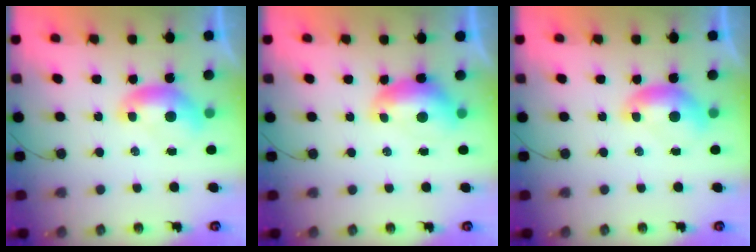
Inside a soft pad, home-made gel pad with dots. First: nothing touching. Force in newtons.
{"total": 0.8, "press": 0.7, "slide": 0.4}
{"total": 0.0}